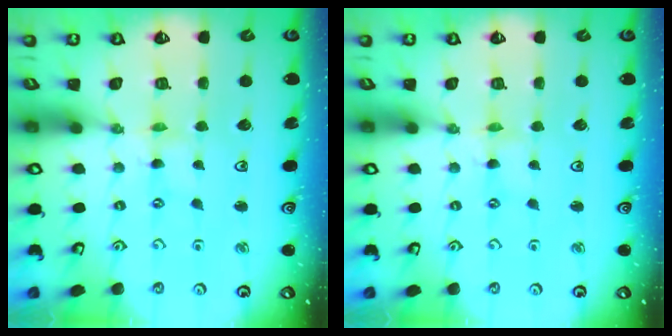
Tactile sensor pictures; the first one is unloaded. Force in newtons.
{"total": 0.0}